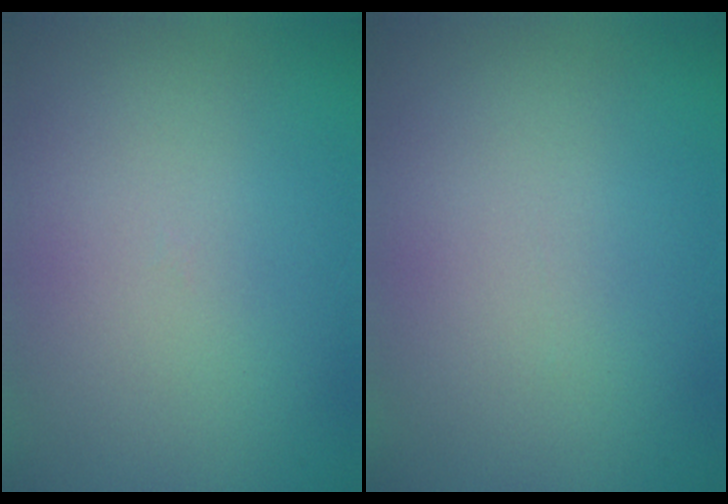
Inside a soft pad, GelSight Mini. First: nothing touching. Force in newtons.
{"total": 0.0}